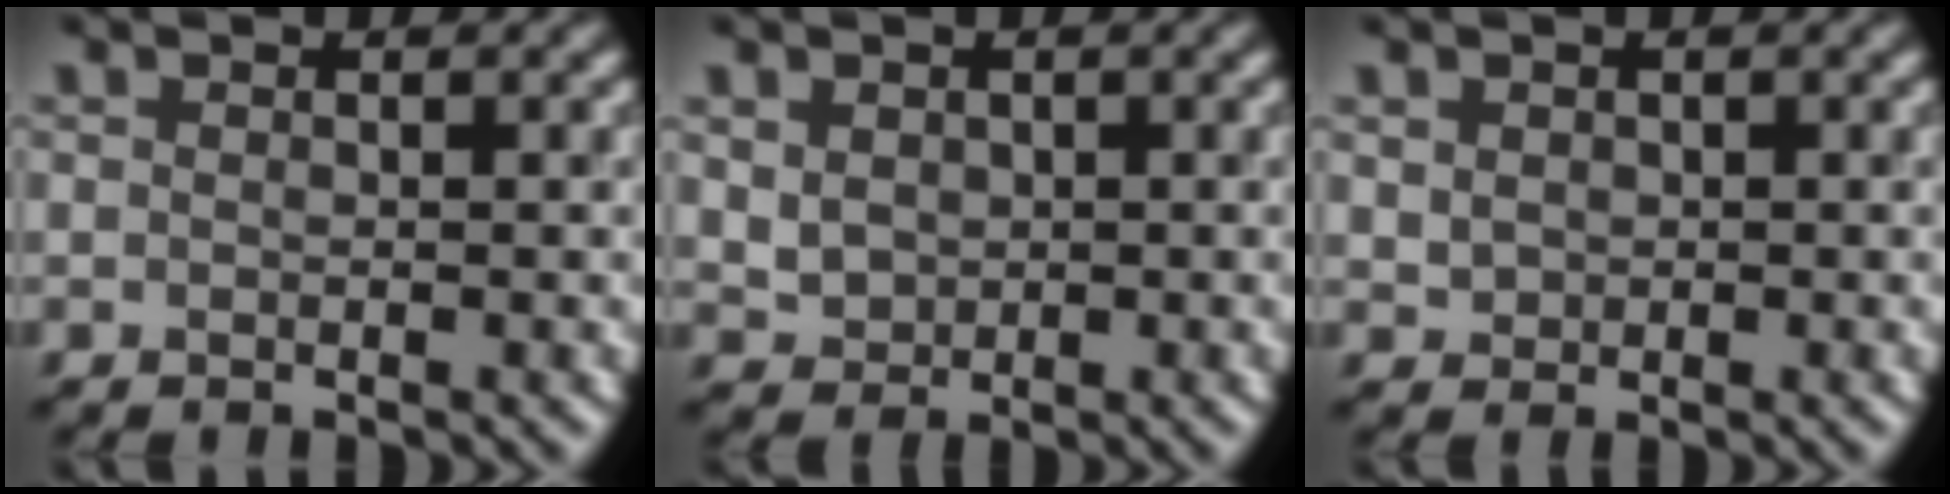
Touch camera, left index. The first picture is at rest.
{"total": 2.8, "force": [0.8, 2.4, 1.3], "torque": [-0.032, 0.011, 0.016]}
{"total": 1.3, "force": [0.3, 1.2, 0.4], "torque": [-0.007, -0.003, 0.009]}